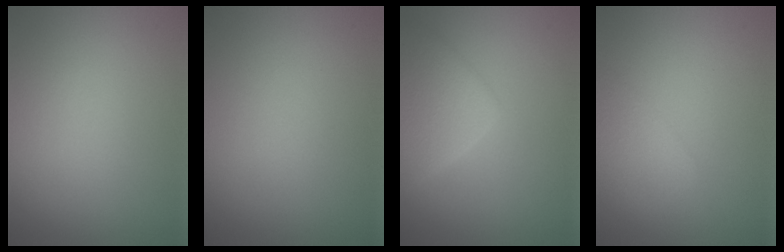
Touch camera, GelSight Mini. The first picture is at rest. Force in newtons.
{"total": 0.0}
{"total": 3.8, "press": 3.8, "slide": 0.1}
{"total": 2.1, "press": 2.1, "slide": 0.1}